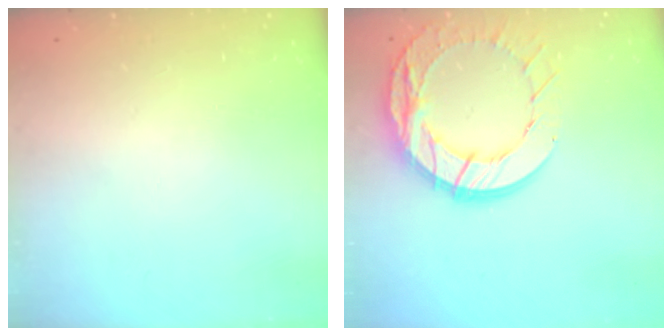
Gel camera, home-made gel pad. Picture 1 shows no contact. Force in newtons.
{"total": 18.3, "press": 18.3, "slide": 1.6}